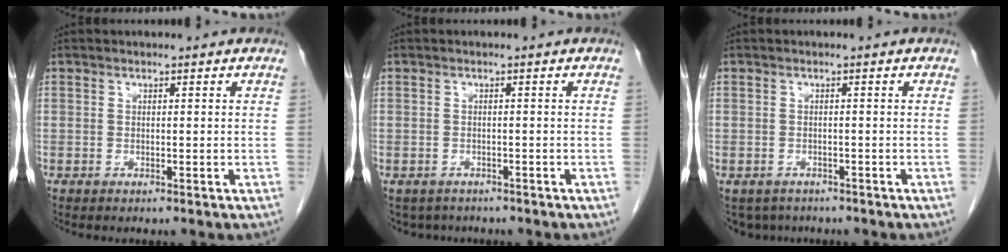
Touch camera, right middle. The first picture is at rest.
{"total": 4.0, "force": [-3.3, 2.2, 0.4], "torque": [0.001, 0.001, -0.045]}
{"total": 4.0, "force": [-3.2, 2.3, 0.5], "torque": [0.000, 0.001, -0.045]}